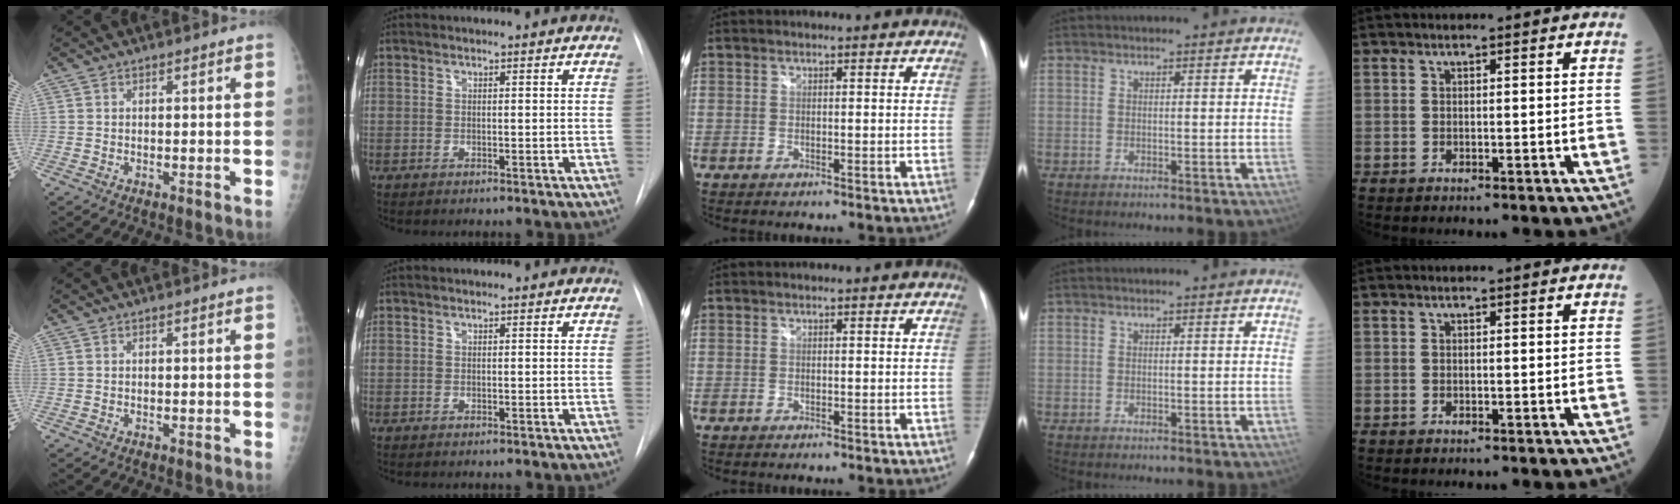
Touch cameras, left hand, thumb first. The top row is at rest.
{}